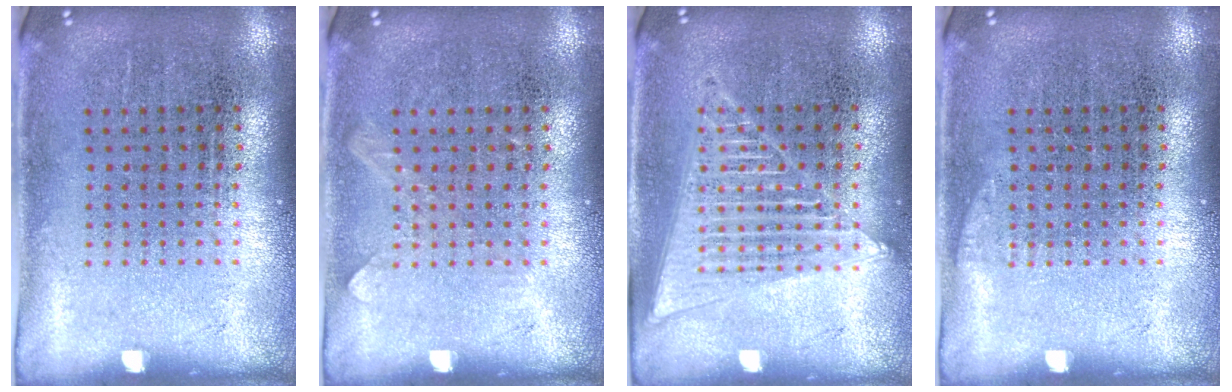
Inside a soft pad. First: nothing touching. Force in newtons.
{"total": 0.6, "press": 0.6, "slide": 0.1}
{"total": 1.6, "press": 1.6, "slide": 0.2}
{"total": 0.6, "press": 0.6, "slide": 0.2}